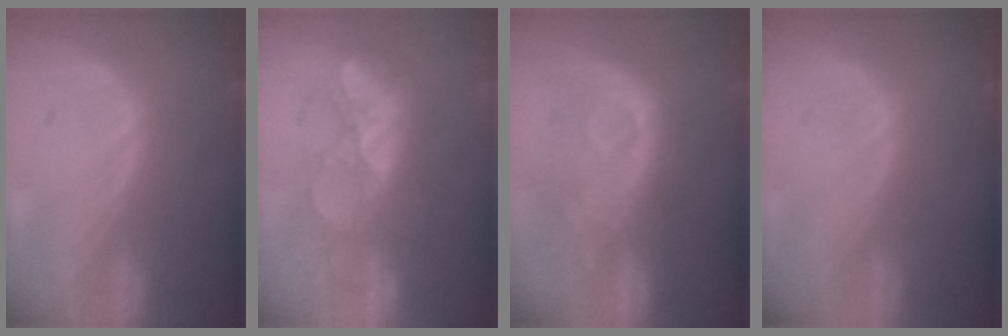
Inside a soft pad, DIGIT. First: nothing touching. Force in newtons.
{"total": 8.3, "press": 8.1, "slide": 1.8}
{"total": 9.9, "press": 9.8, "slide": 1.8}
{"total": 0.0}